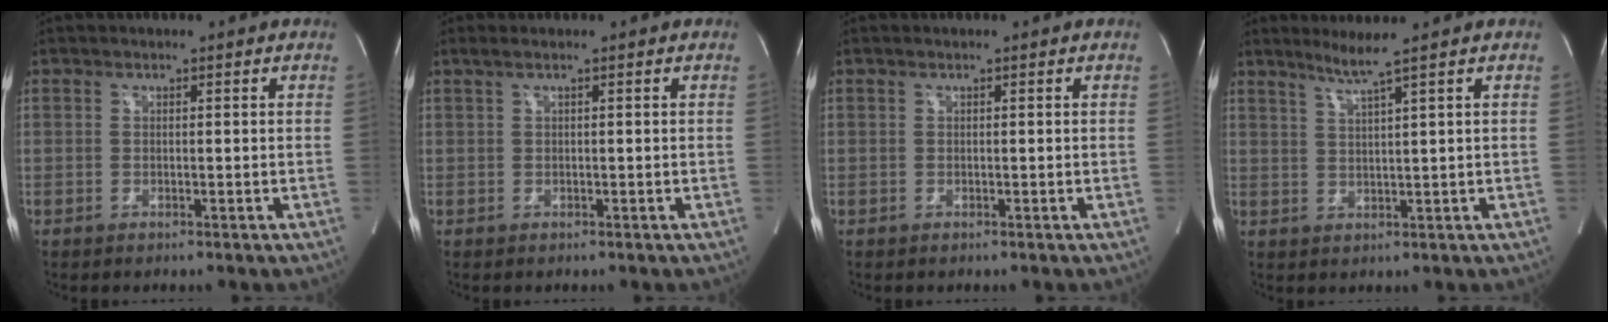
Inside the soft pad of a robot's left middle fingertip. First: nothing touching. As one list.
[{"total": 1.2, "force": [0.8, -0.2, 1.0], "torque": [-0.029, 0.019, 0.018]}, {"total": 0.0}, {"total": 3.7, "force": [2.6, -1.6, 2.1], "torque": [-0.044, -0.013, 0.055]}]